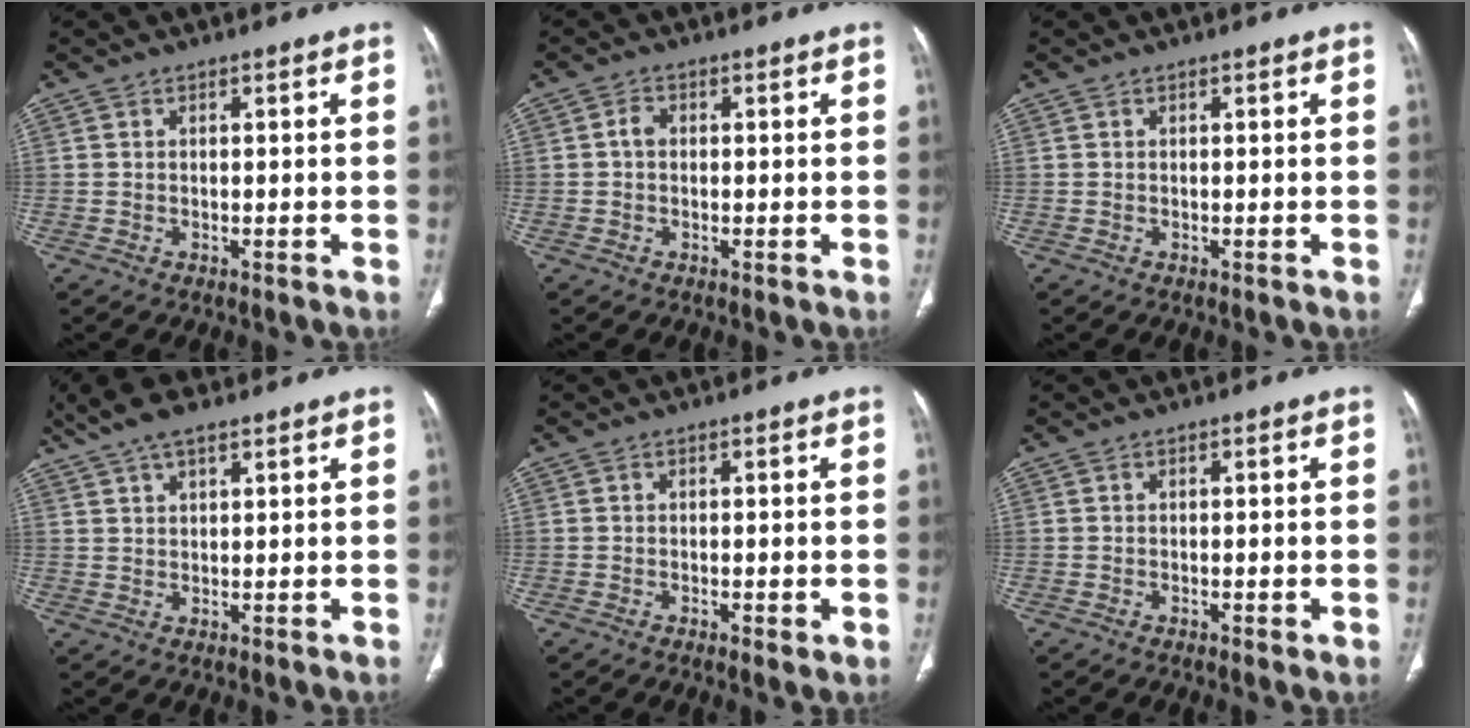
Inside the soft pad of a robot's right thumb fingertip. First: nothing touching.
{"total": 1.9, "force": [0.0, 1.4, 1.2], "torque": [-0.017, 0.007, -0.004]}
{"total": 0.0}
{"total": 7.5, "force": [5.2, 2.9, 4.6], "torque": [-0.085, 0.005, 0.095]}
{"total": 2.3, "force": [-0.5, 0.7, 2.2], "torque": [-0.034, -0.007, -0.007]}
{"total": 1.5, "force": [-0.4, 0.5, 1.3], "torque": [-0.020, -0.003, -0.004]}